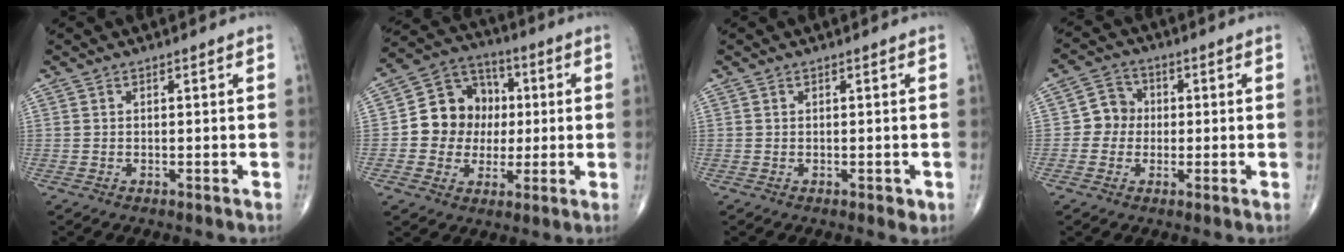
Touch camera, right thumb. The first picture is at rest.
{"total": 12.7, "force": [0.3, 11.2, 6.0], "torque": [-0.051, 0.024, 0.002]}
{"total": 1.3, "force": [-0.3, 0.9, 0.9], "torque": [-0.007, -0.002, -0.002]}
{"total": 5.4, "force": [-0.2, 5.1, 1.8], "torque": [0.000, 0.012, -0.016]}